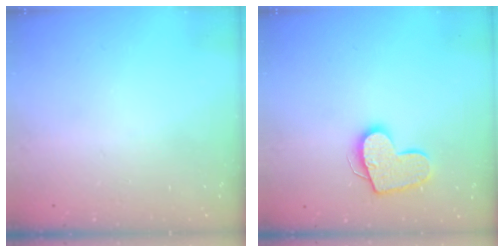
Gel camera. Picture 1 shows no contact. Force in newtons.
{"total": 13.9, "press": 13.8, "slide": 1.1}